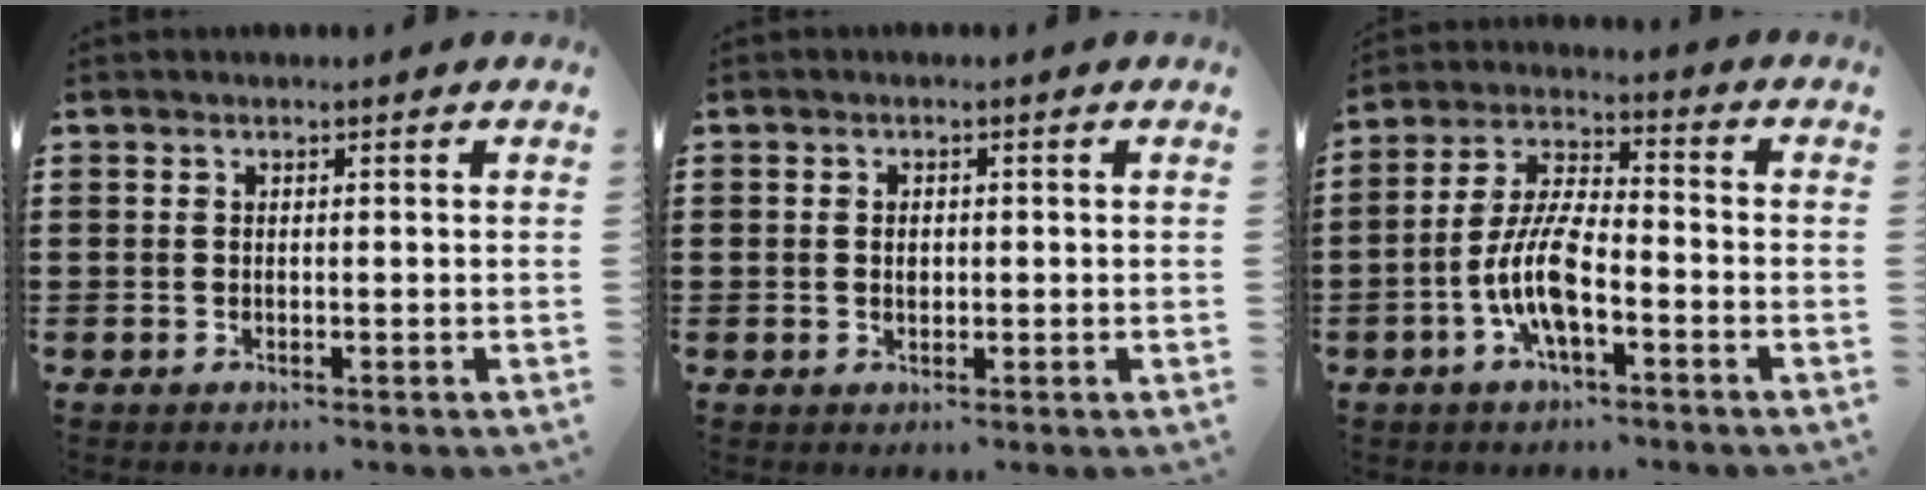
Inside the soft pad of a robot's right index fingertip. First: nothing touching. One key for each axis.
{"total": 1.4, "fx": 0.1, "fy": 0.8, "fz": 1.2, "tx": -0.025, "ty": 0.005, "tz": 0.001}
{"total": 9.1, "fx": -3.3, "fy": 3.1, "fz": 7.9, "tx": -0.186, "ty": -0.009, "tz": -0.068}